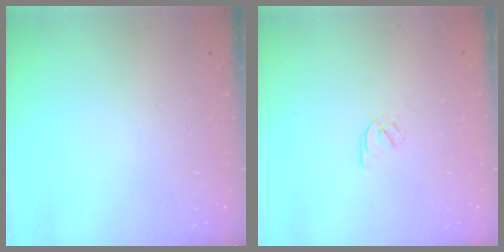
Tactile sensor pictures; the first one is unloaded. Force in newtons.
{"total": 2.1, "press": 1.9, "slide": 0.8}